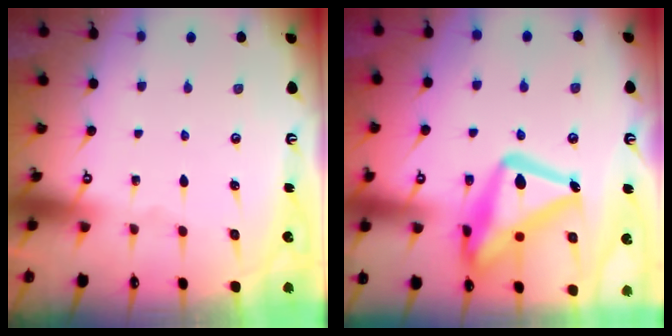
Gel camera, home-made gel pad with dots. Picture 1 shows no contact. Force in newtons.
{"total": 21.3, "press": 21.3, "slide": 1.7}